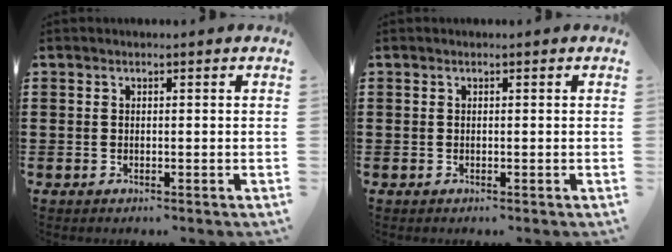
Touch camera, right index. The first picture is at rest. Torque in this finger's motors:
{"motor_torque": [0.33, 0.32, 0.00, 0.00]}